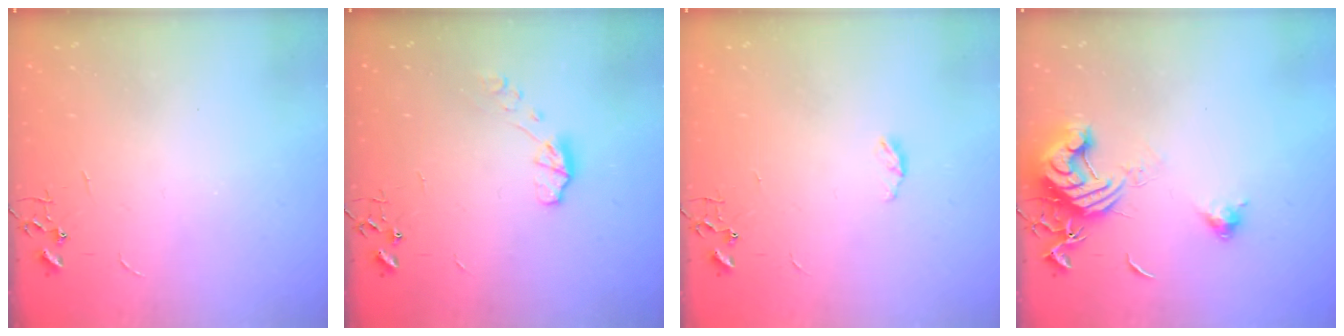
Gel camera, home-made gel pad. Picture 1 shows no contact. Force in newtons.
{"total": 6.0, "press": 6.0, "slide": 0.6}
{"total": 3.9, "press": 3.8, "slide": 0.6}
{"total": 13.8, "press": 13.7, "slide": 1.7}